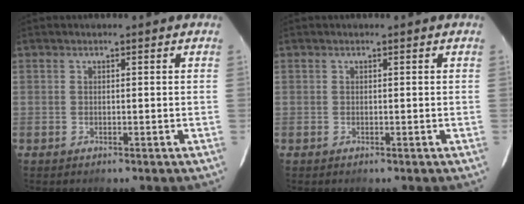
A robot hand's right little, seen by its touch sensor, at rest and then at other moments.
{"total": 0.0}